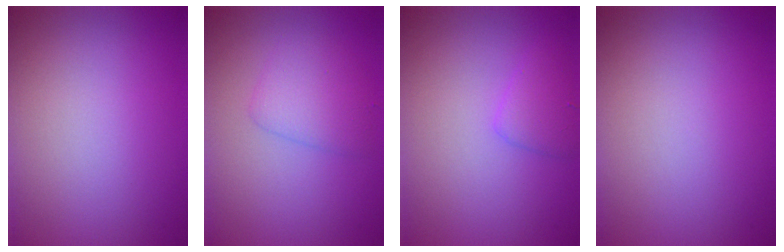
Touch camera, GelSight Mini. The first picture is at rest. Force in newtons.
{"total": 2.6, "press": 2.6, "slide": 0.1}
{"total": 1.9, "press": 1.9, "slide": 0.1}
{"total": 0.0}